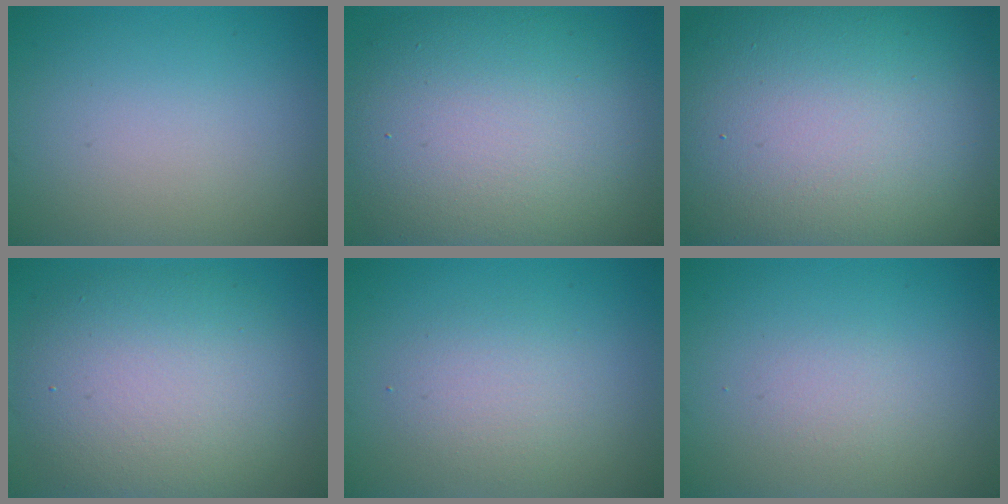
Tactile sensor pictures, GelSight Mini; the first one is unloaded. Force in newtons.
{"total": 13.3, "press": 13.3, "slide": 0.8}
{"total": 22.6, "press": 22.5, "slide": 0.6}
{"total": 8.7, "press": 8.7, "slide": 0.7}
{"total": 2.3, "press": 2.3, "slide": 0.2}
{"total": 1.1, "press": 1.1, "slide": 0.0}